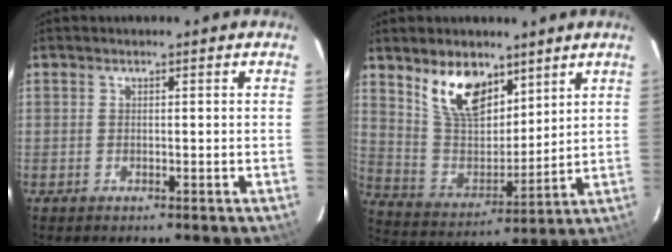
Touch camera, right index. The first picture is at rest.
{"total": 13.3, "force": [8.4, 6.9, 7.6], "torque": [-0.146, 0.003, 0.168]}